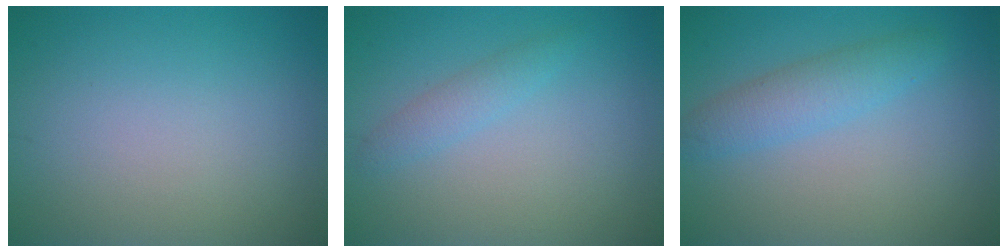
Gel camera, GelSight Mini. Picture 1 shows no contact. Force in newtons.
{"total": 1.7, "press": 1.6, "slide": 0.0}
{"total": 3.0, "press": 3.0, "slide": 0.1}